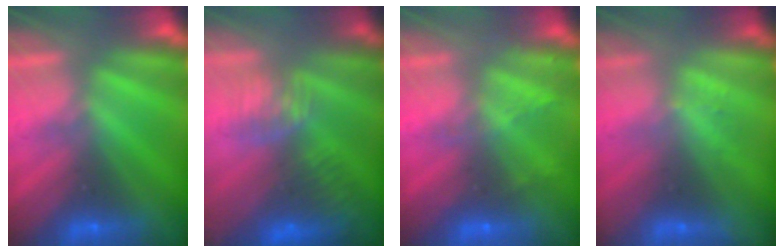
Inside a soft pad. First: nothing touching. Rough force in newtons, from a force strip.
{"total": 7.8}
{"total": 2.2}
{"total": 1.3}